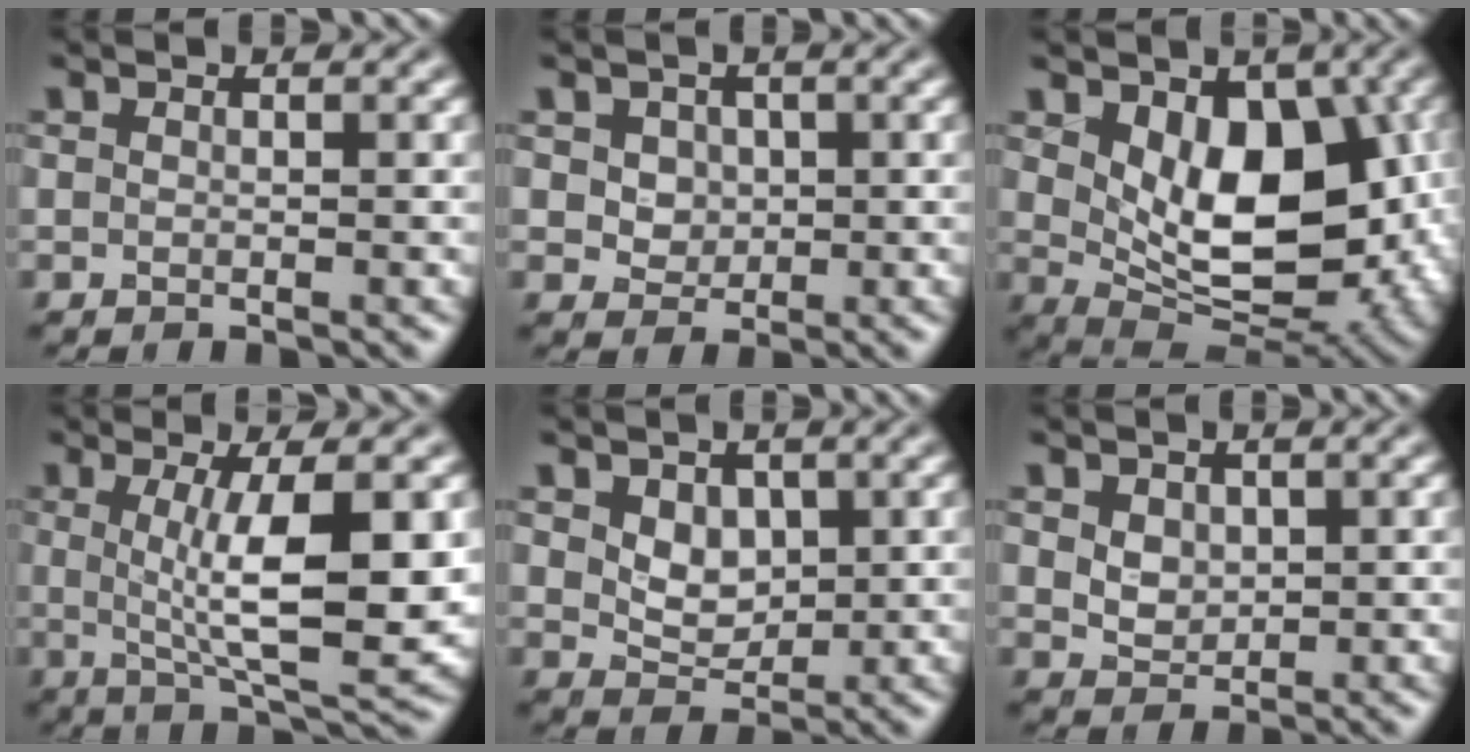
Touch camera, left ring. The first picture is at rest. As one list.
[{"total": 3.6, "force": [1.3, 2.9, 1.6], "torque": [-0.035, 0.007, 0.025]}, {"total": 9.9, "force": [1.2, 6.1, 7.7], "torque": [-0.124, -0.019, 0.027]}, {"total": 8.4, "force": [0.7, 2.0, 8.2], "torque": [-0.124, -0.012, 0.019]}, {"total": 2.7, "force": [0.9, 2.0, 1.6], "torque": [-0.033, -0.006, 0.017]}, {"total": 2.2, "force": [0.8, 1.7, 1.2], "torque": [-0.027, -0.001, 0.016]}]